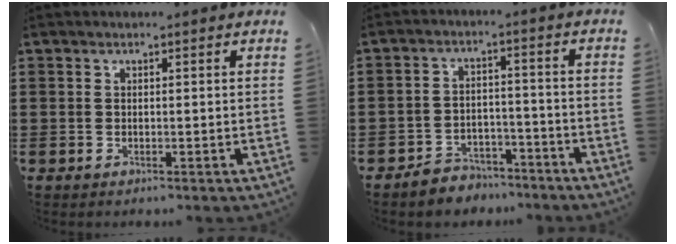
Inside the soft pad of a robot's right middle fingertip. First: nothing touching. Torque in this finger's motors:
{"motor_torque": [1.13, -0.34, 0.11, 0.07]}